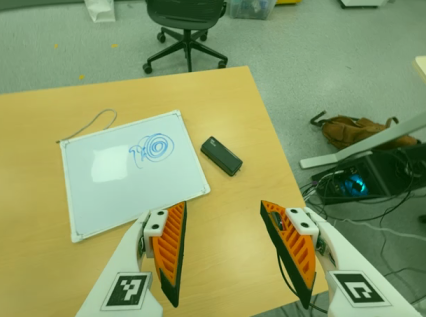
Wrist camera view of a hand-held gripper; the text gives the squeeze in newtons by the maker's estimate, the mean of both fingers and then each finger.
{"total": 0.0}